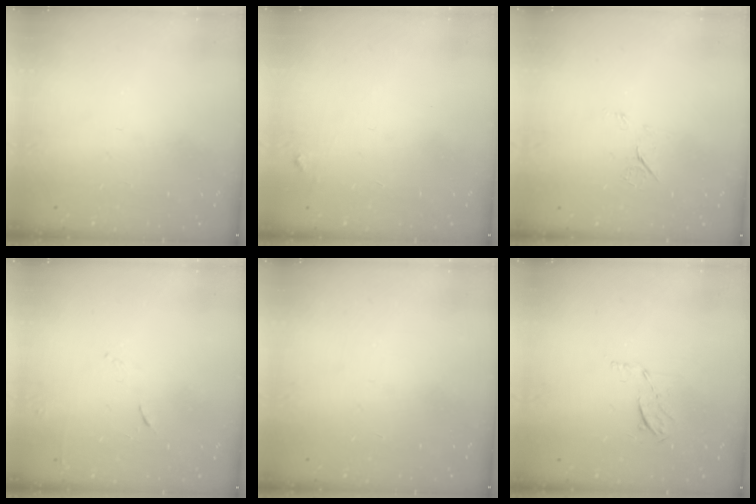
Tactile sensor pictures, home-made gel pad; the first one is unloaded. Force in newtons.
{"total": 3.1, "press": 3.1, "slide": 0.1}
{"total": 6.0, "press": 6.0, "slide": 0.8}
{"total": 4.8, "press": 4.7, "slide": 0.8}
{"total": 0.0}
{"total": 5.7, "press": 5.6, "slide": 1.2}